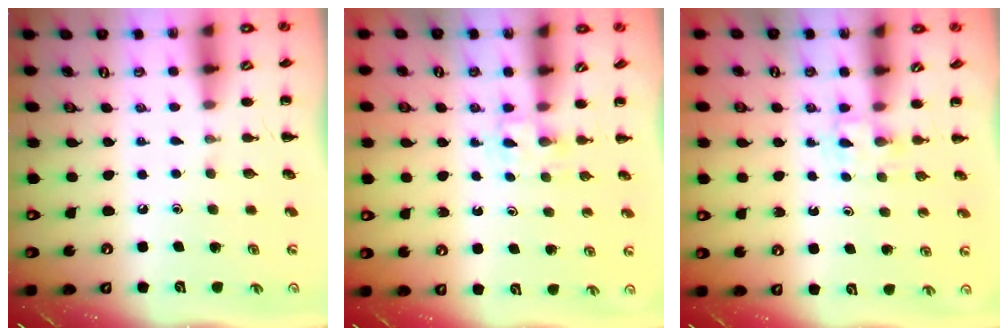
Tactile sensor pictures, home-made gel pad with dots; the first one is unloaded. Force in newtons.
{"total": 2.6, "press": 2.4, "slide": 1.0}
{"total": 2.6, "press": 2.4, "slide": 1.0}